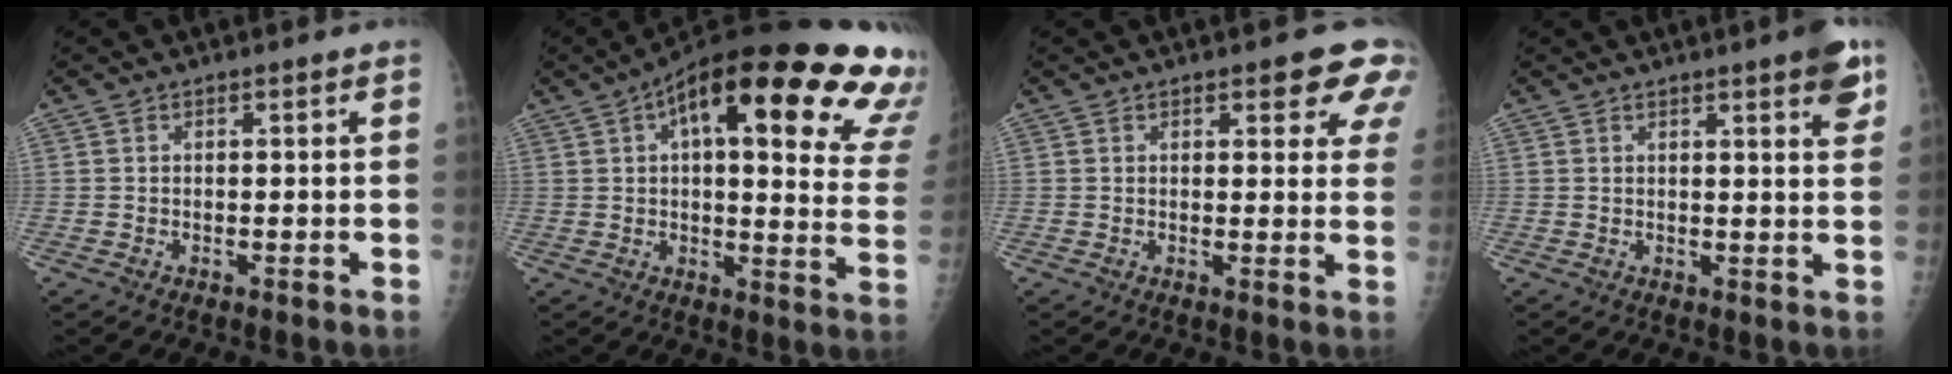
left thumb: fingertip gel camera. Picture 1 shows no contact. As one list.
[{"total": 33.0, "force": [17.0, 10.5, 26.2], "torque": [-0.256, 0.009, 0.220]}, {"total": 7.3, "force": [4.5, 3.1, 4.8], "torque": [-0.017, -0.017, 0.042]}, {"total": 5.5, "force": [3.2, 0.9, 4.3], "torque": [-0.045, -0.013, 0.037]}]